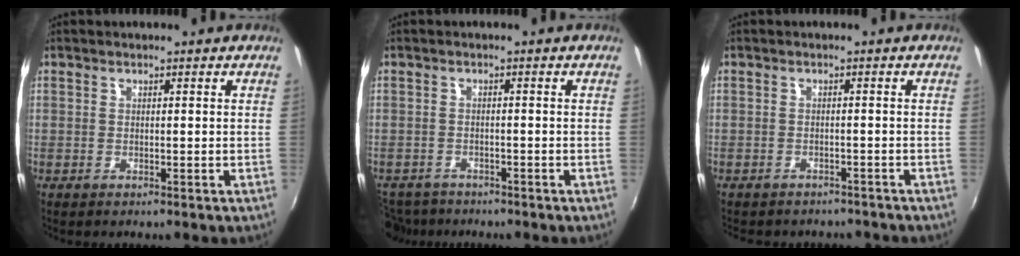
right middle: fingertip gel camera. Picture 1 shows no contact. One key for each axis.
{"total": 6.2, "fx": -5.3, "fy": 3.0, "fz": 1.5, "tx": -0.051, "ty": -0.013, "tz": -0.089}
{"total": 5.6, "fx": -4.9, "fy": 2.1, "fz": 1.6, "tx": -0.040, "ty": -0.014, "tz": -0.066}